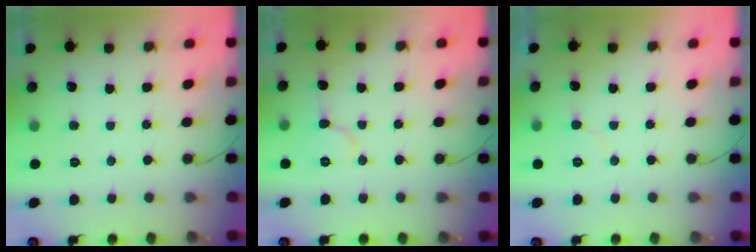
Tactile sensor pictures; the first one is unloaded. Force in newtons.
{"total": 6.3, "press": 6.3, "slide": 0.5}
{"total": 4.1, "press": 4.0, "slide": 0.4}